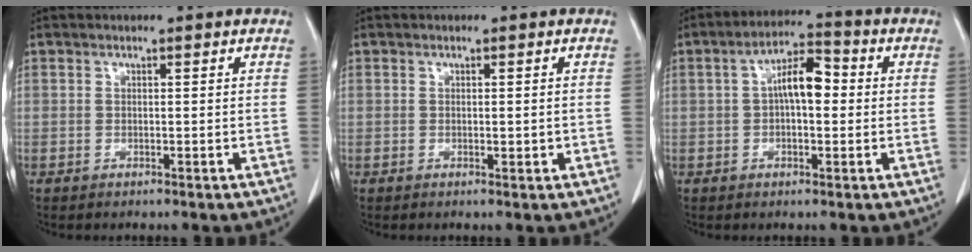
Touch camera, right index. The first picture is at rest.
{"total": 1.3, "force": [-0.1, 0.4, 1.2], "torque": [-0.019, -0.002, 0.002]}
{"total": 7.2, "force": [0.6, 2.7, 6.6], "torque": [-0.117, 0.025, 0.004]}